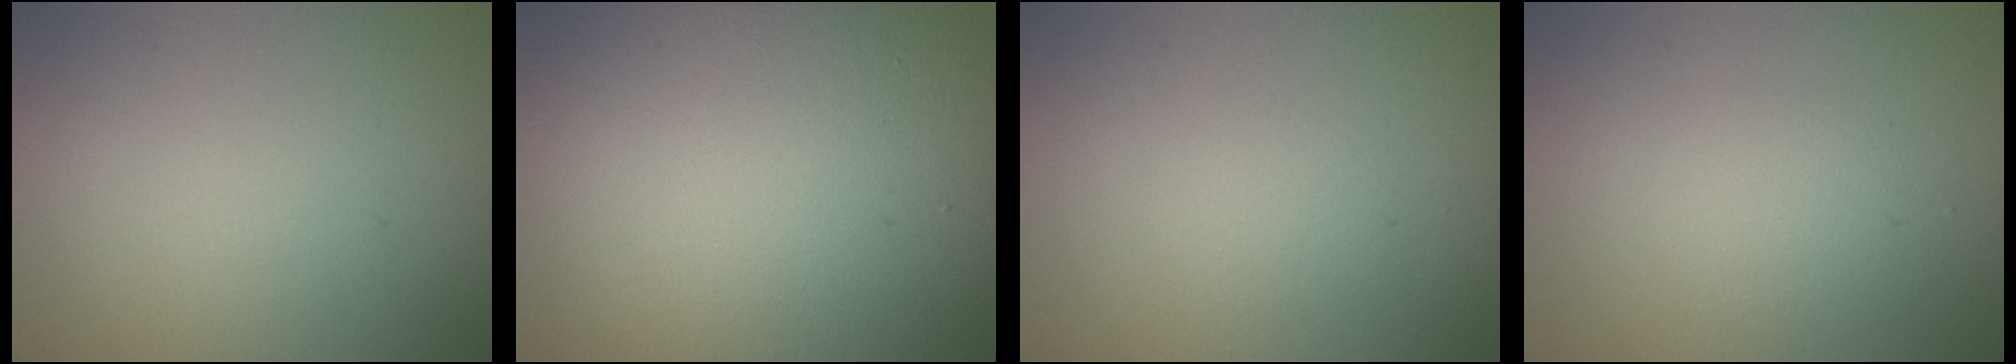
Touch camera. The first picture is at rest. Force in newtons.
{"total": 22.2, "press": 22.2, "slide": 1.3}
{"total": 0.7, "press": 0.7, "slide": 0.0}
{"total": 1.7, "press": 1.7, "slide": 0.1}